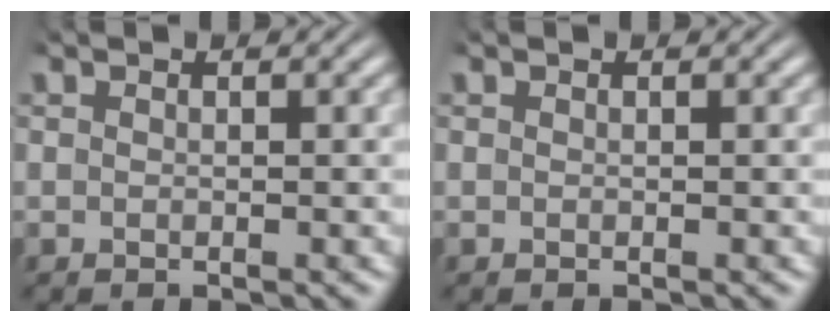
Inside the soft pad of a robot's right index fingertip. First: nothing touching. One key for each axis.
{"total": 0.0}